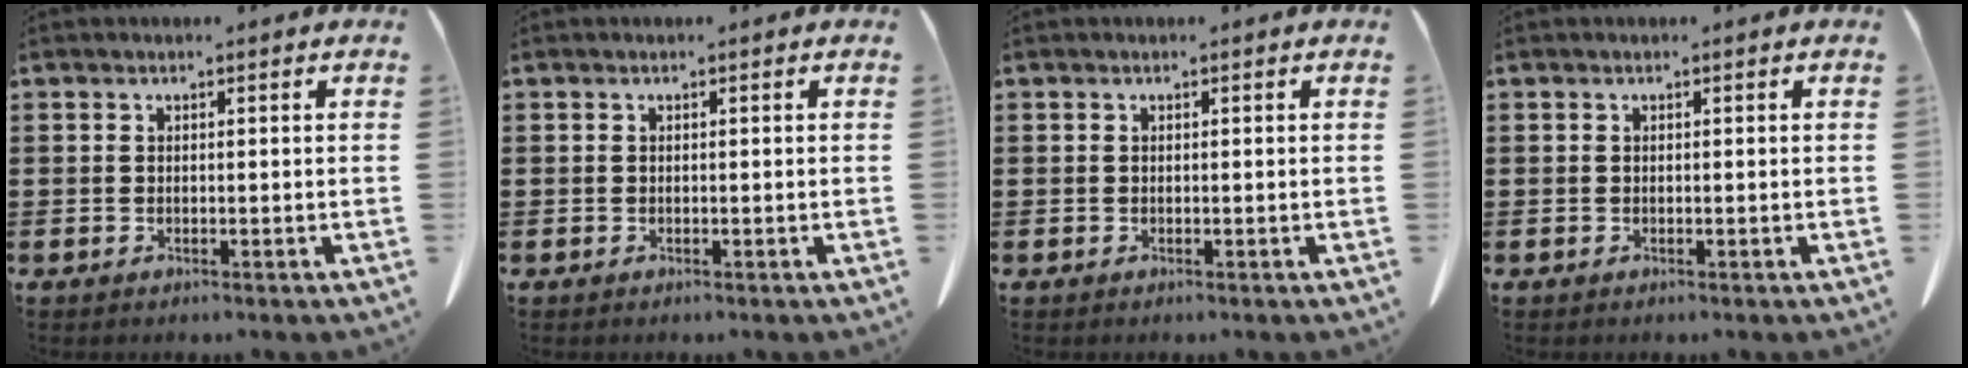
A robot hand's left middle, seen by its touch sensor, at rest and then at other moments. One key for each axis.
{"total": 0.0}
{"total": 0.0}
{"total": 0.0}